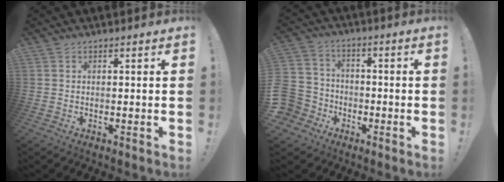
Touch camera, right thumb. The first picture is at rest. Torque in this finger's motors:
{"motor_torque": [0.95, 0.04, 0.32, -0.83, 0.10]}